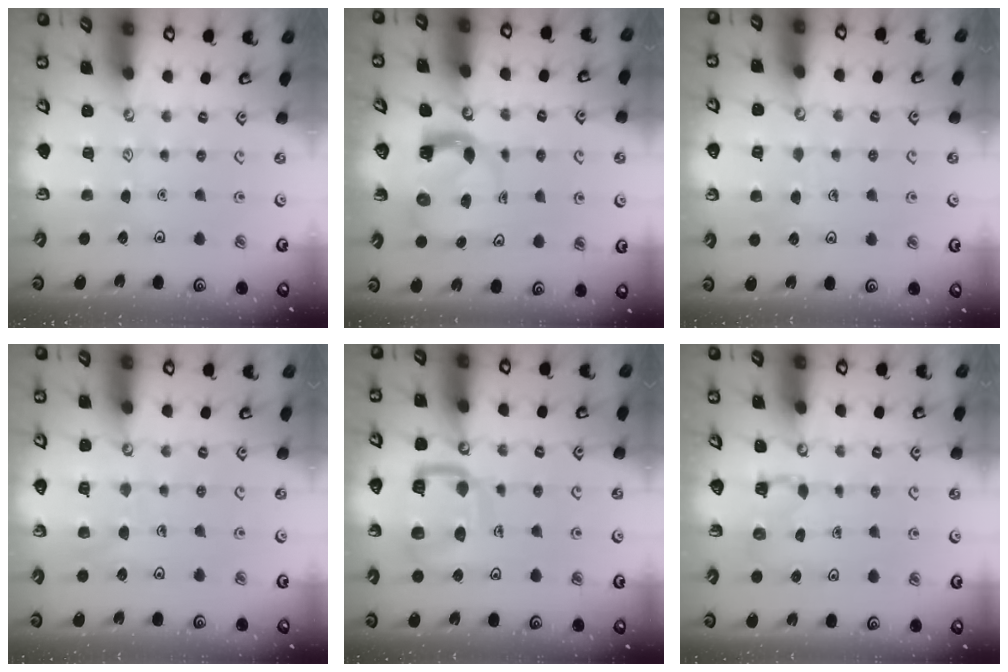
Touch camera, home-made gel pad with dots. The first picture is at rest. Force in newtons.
{"total": 3.9, "press": 3.9, "slide": 0.6}
{"total": 5.6, "press": 5.6, "slide": 0.2}
{"total": 7.6, "press": 7.5, "slide": 0.7}
{"total": 14.7, "press": 14.6, "slide": 1.6}
{"total": 2.1, "press": 2.0, "slide": 0.5}